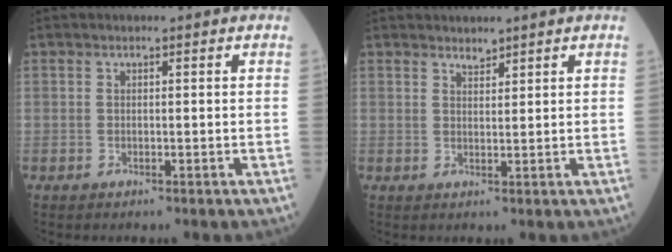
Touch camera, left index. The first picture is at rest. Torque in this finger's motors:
{"motor_torque": [0.11, -0.09, -0.02, -0.02]}